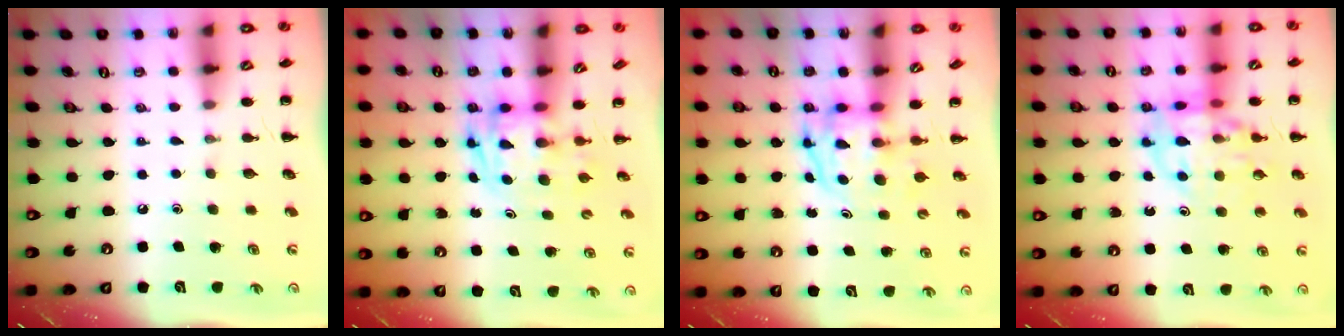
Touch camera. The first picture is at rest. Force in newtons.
{"total": 2.8, "press": 2.7, "slide": 0.5}
{"total": 3.8, "press": 3.8, "slide": 0.6}
{"total": 14.0, "press": 13.6, "slide": 3.0}